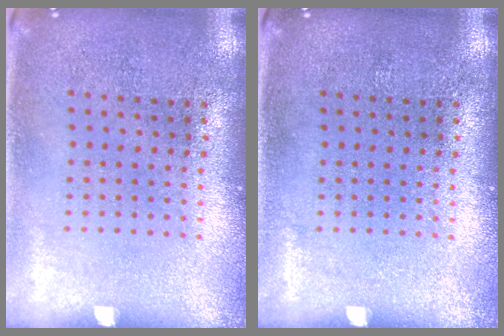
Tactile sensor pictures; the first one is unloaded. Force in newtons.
{"total": 0.0}